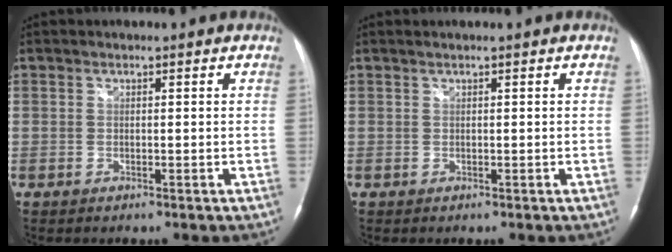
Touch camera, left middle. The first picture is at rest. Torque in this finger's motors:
{"motor_torque": [0.15, 0.13, -0.01, 0.00]}